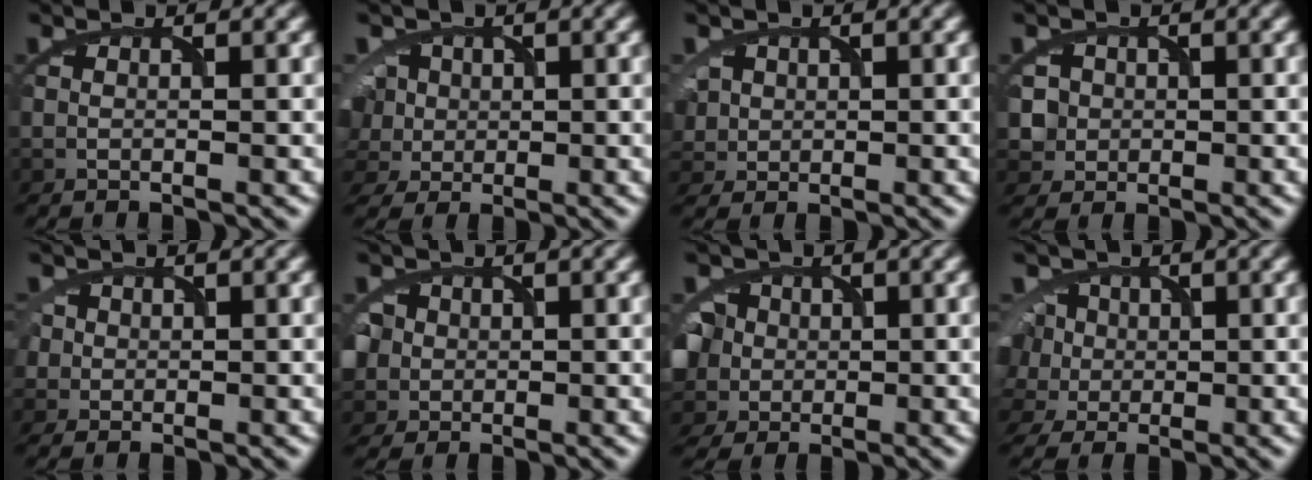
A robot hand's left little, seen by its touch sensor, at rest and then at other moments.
{"total": 6.2, "force": [0.1, 5.4, 3.2], "torque": [-0.075, 0.025, -0.009]}
{"total": 2.9, "force": [0.6, 2.7, 0.8], "torque": [-0.026, 0.008, 0.021]}
{"total": 2.6, "force": [0.1, 2.6, 0.1], "torque": [0.007, 0.006, 0.011]}
{"total": 2.6, "force": [0.5, 2.4, 0.9], "torque": [-0.017, 0.016, 0.008]}
{"total": 4.5, "force": [-0.1, 4.3, 1.3], "torque": [-0.023, 0.026, -0.007]}
{"total": 7.5, "force": [-1.0, 6.6, 3.2], "torque": [-0.071, 0.008, -0.042]}
{"total": 7.2, "force": [0.1, 6.2, 3.7], "torque": [-0.085, 0.026, -0.019]}